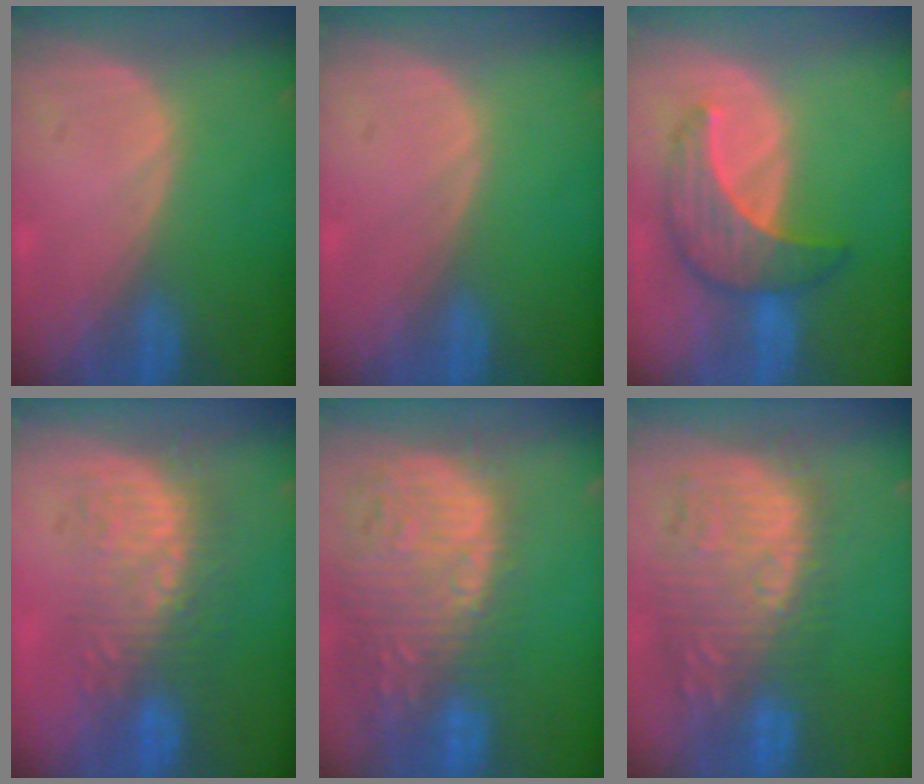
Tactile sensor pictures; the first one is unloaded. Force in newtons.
{"total": 0.0}
{"total": 7.3, "press": 7.3, "slide": 0.2}
{"total": 9.0, "press": 8.6, "slide": 2.5}
{"total": 15.8, "press": 12.9, "slide": 9.1}
{"total": 12.1, "press": 11.3, "slide": 4.3}